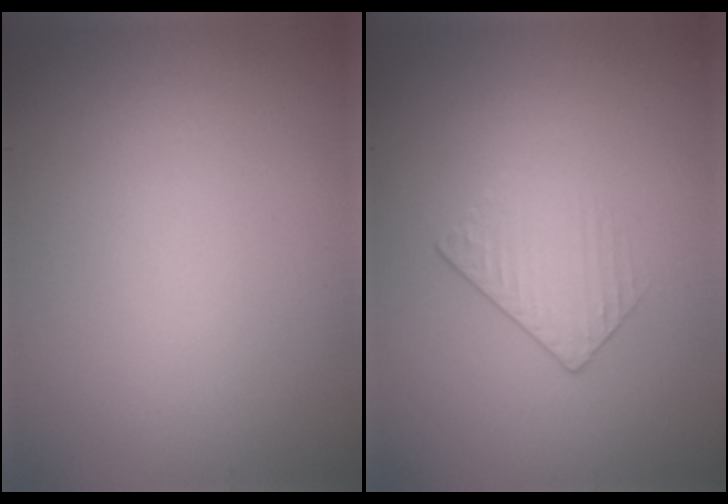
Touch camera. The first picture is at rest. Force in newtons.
{"total": 1.4, "press": 0.9, "slide": 1.1}